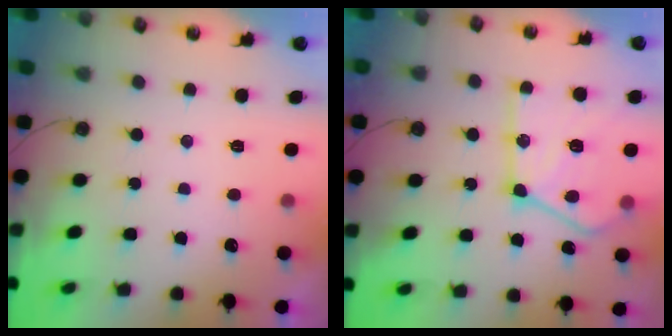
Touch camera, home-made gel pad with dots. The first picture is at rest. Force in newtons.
{"total": 20.6, "press": 20.5, "slide": 2.4}